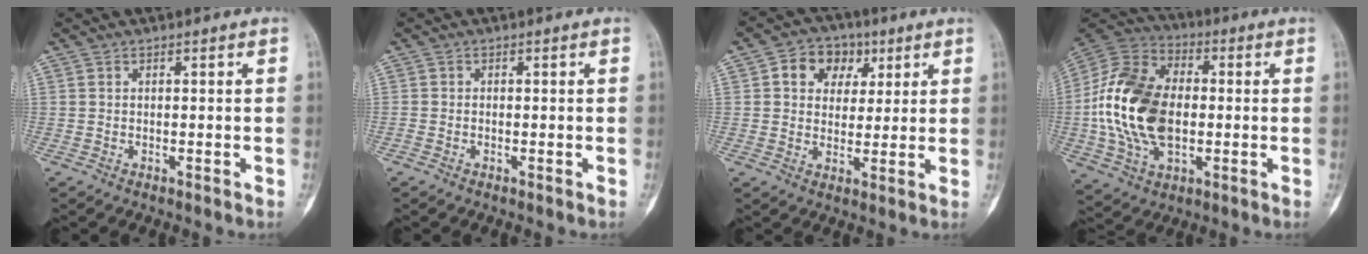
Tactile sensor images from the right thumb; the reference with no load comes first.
{"total": 0.7, "force": [-0.4, 0.5, 0.4], "torque": [-0.011, -0.001, -0.013]}
{"total": 8.8, "force": [3.2, 7.0, 4.3], "torque": [-0.025, 0.000, 0.046]}
{"total": 21.3, "force": [-1.1, 13.6, 16.3], "torque": [-0.316, 0.013, -0.018]}